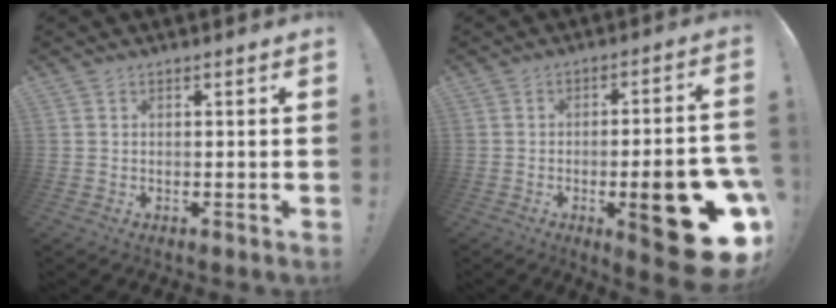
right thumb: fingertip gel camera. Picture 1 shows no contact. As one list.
[{"total": 22.2, "force": [-7.3, 6.9, 19.8], "torque": [-0.241, 0.029, -0.090]}]